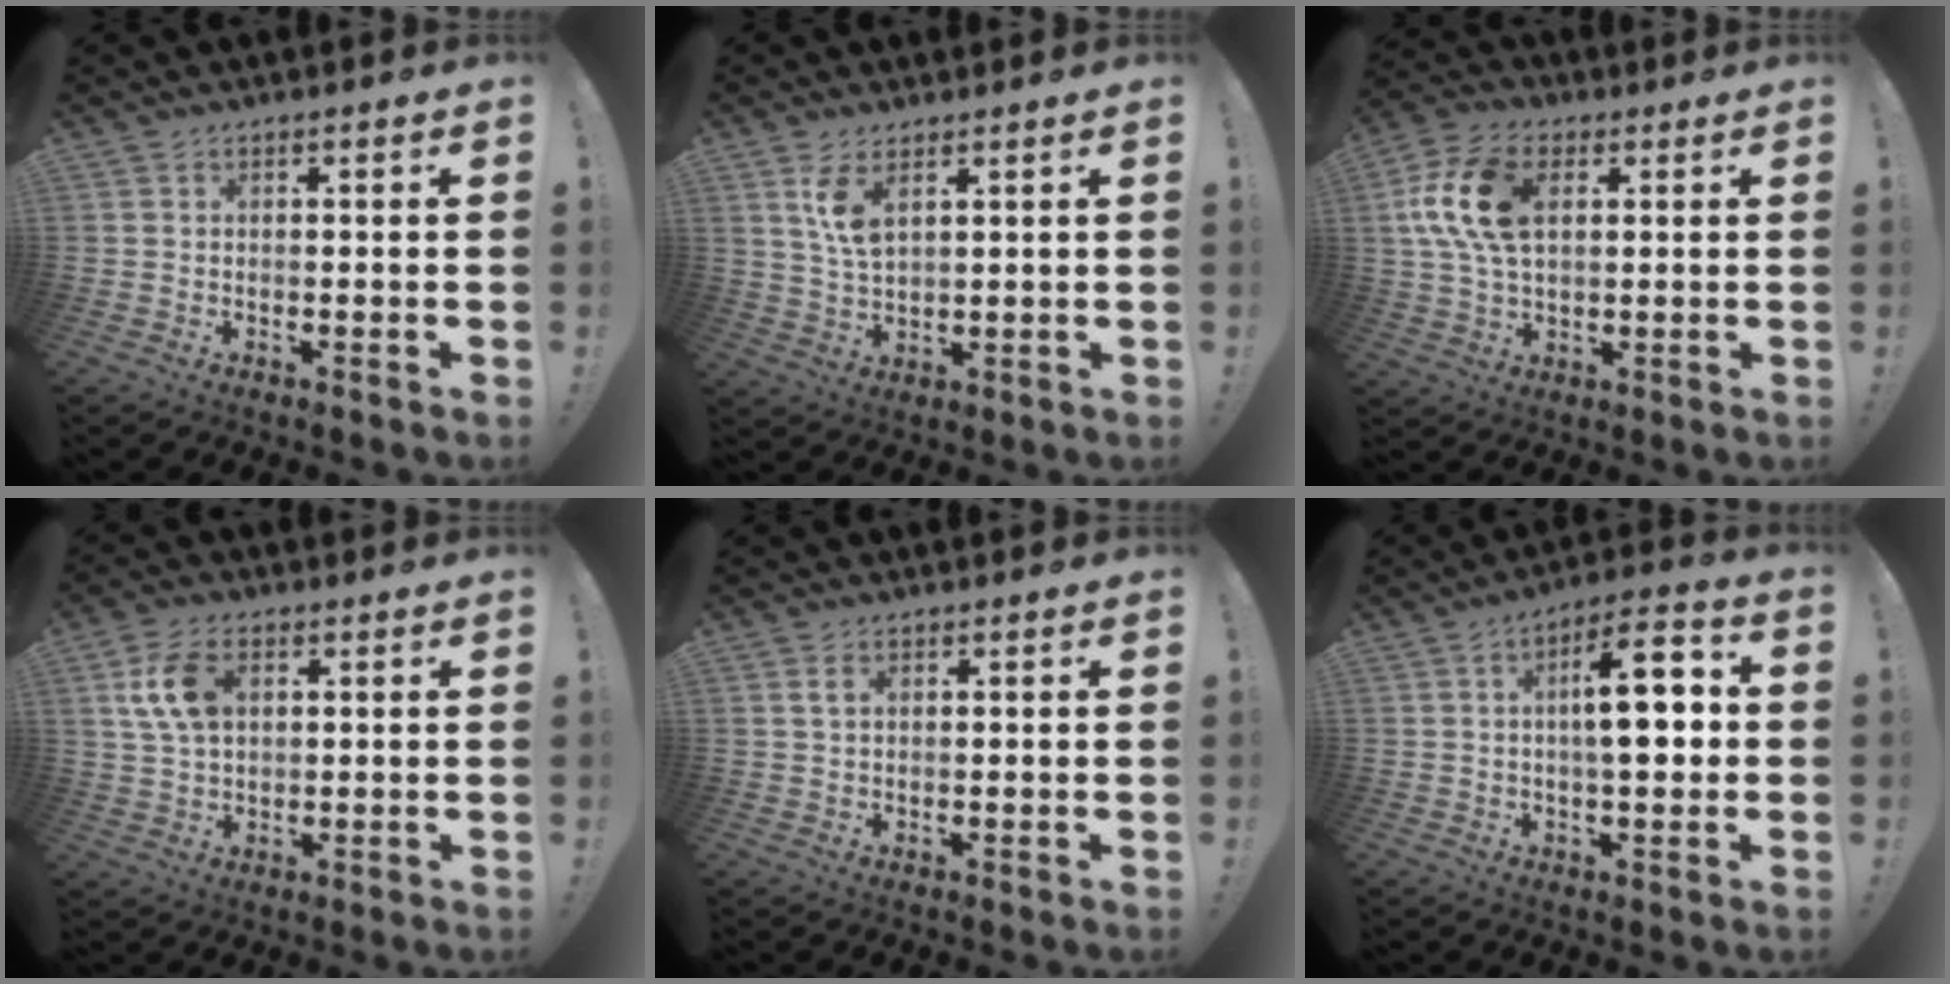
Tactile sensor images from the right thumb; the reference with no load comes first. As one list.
[{"total": 7.1, "force": [3.7, 2.9, 5.3], "torque": [-0.092, -0.022, 0.063]}, {"total": 15.9, "force": [3.8, 9.8, 12.0], "torque": [-0.234, 0.004, 0.071]}, {"total": 10.6, "force": [3.1, 6.4, 7.8], "torque": [-0.145, 0.006, 0.059]}, {"total": 2.2, "force": [1.0, 1.2, 1.6], "torque": [-0.016, -0.003, 0.015]}, {"total": 13.6, "force": [0.5, 5.3, 12.5], "torque": [-0.178, 0.008, 0.002]}]